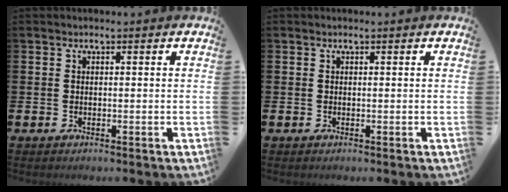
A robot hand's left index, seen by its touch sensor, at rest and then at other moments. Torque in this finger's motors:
{"motor_torque": [-0.01, -0.12, 0.04, 0.02]}